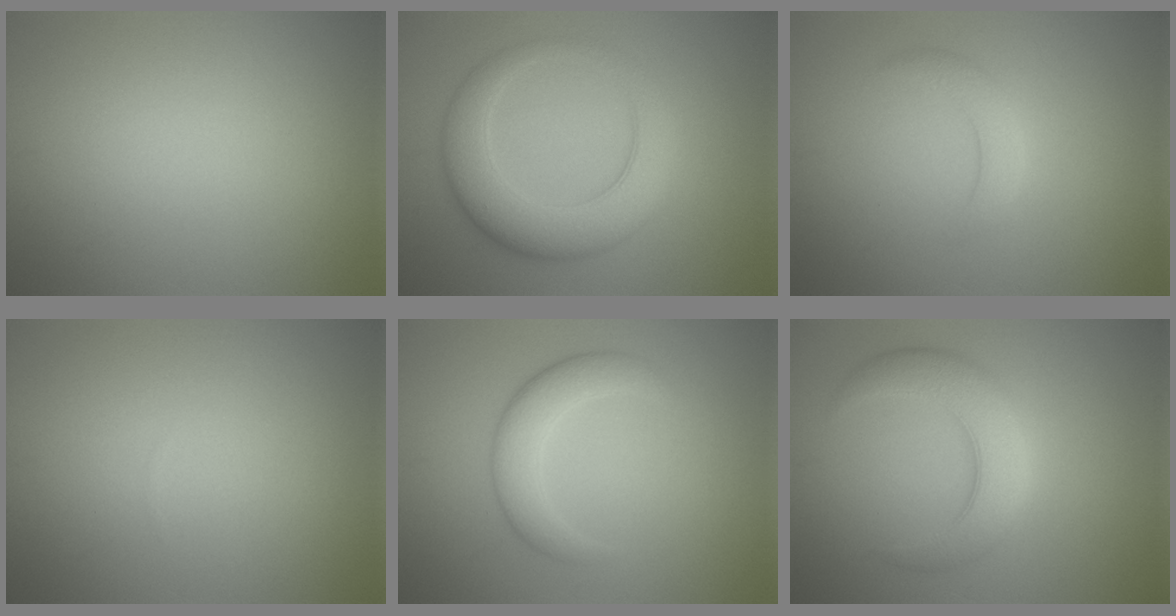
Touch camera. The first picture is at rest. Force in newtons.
{"total": 6.5, "press": 6.5, "slide": 0.1}
{"total": 2.3, "press": 2.3, "slide": 0.0}
{"total": 0.0}
{"total": 3.6, "press": 3.6, "slide": 0.3}
{"total": 5.7, "press": 5.7, "slide": 0.1}